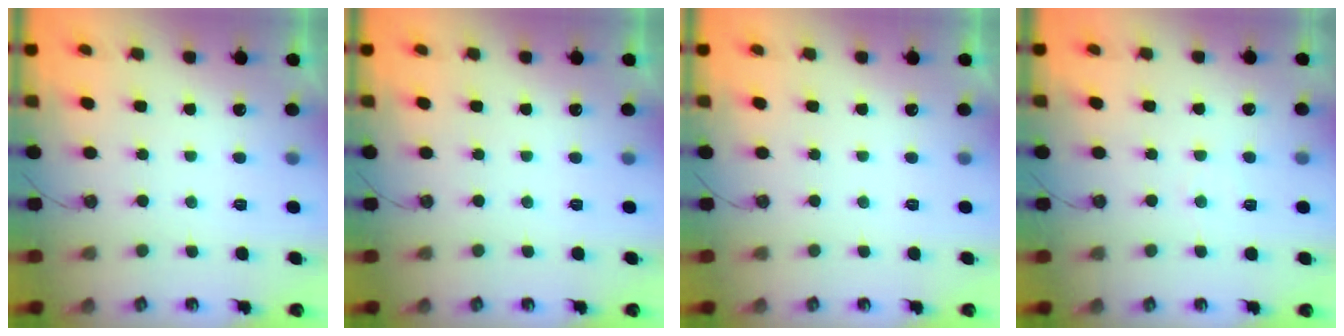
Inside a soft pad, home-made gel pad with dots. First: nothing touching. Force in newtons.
{"total": 0.0}
{"total": 0.0}
{"total": 4.5, "press": 4.5, "slide": 0.5}